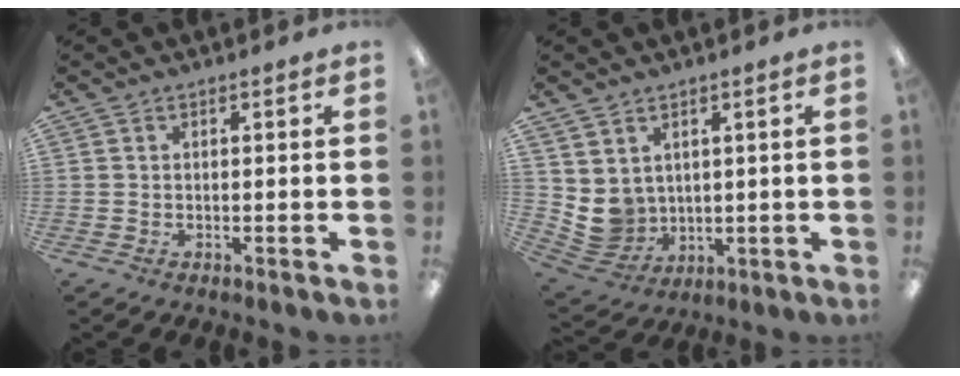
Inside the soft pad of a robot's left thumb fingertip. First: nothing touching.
{"total": 6.3, "force": [3.1, 5.5, 0.7], "torque": [-0.037, -0.025, 0.069]}